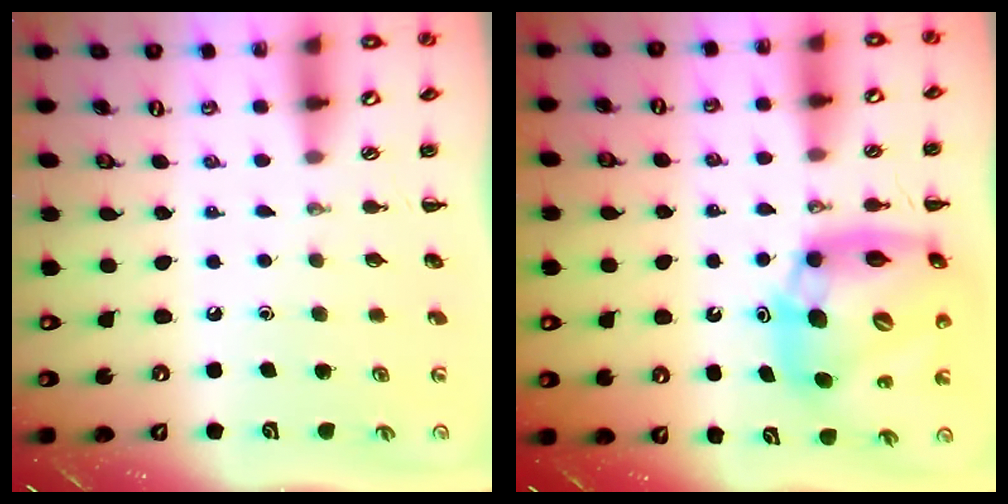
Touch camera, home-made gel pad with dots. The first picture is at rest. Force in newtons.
{"total": 15.1, "press": 14.6, "slide": 3.9}